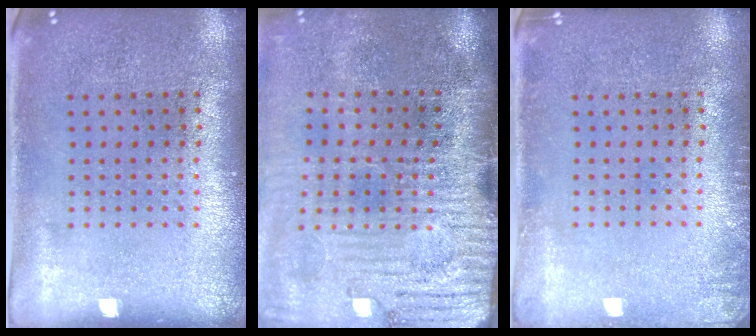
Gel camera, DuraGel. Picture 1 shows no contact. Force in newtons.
{"total": 4.8, "press": 4.0, "slide": 2.6}
{"total": 1.1, "press": 1.1, "slide": 0.2}